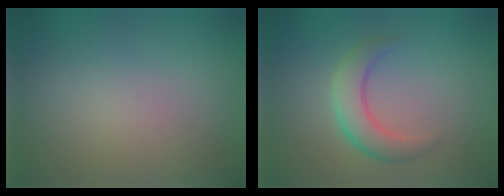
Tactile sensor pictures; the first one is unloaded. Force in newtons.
{"total": 3.8, "press": 3.8, "slide": 0.4}